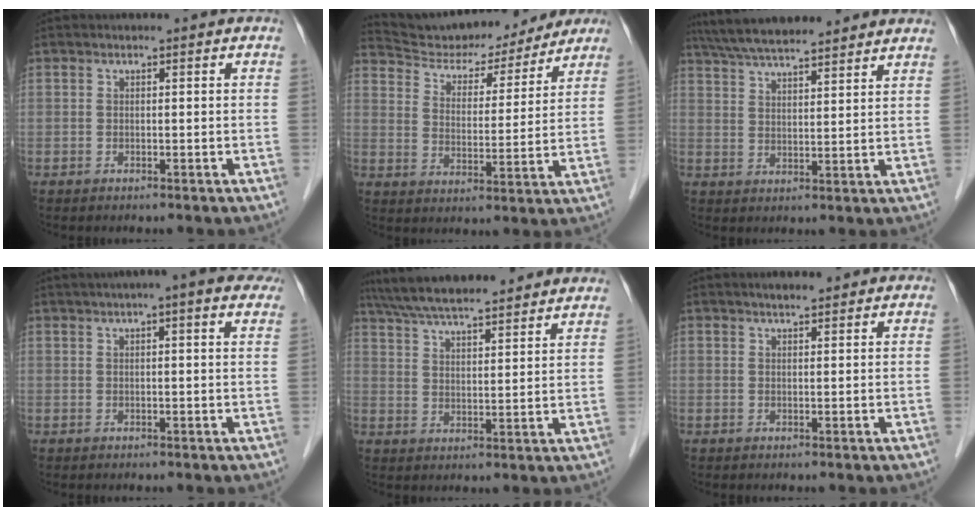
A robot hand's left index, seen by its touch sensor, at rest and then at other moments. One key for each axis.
{"total": 17.5, "fx": 16.3, "fy": 4.4, "fz": 4.5, "tx": -0.068, "ty": 0.010, "tz": 0.241}
{"total": 14.8, "fx": 13.1, "fy": 1.8, "fz": 6.8, "tx": -0.119, "ty": 0.037, "tz": 0.204}
{"total": 9.1, "fx": 6.3, "fy": 1.2, "fz": 6.4, "tx": -0.085, "ty": 0.034, "tz": 0.072}
{"total": 20.3, "fx": 17.8, "fy": 2.7, "fz": 9.3, "tx": -0.155, "ty": 0.049, "tz": 0.260}
{"total": 3.0, "fx": 2.5, "fy": 0.5, "fz": 1.6, "tx": -0.025, "ty": 0.014, "tz": 0.038}